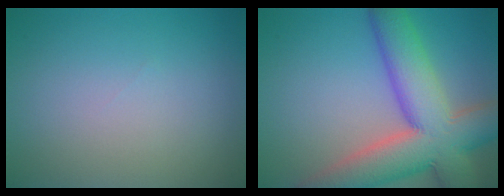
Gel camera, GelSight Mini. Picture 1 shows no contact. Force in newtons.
{"total": 11.7, "press": 11.7, "slide": 0.6}